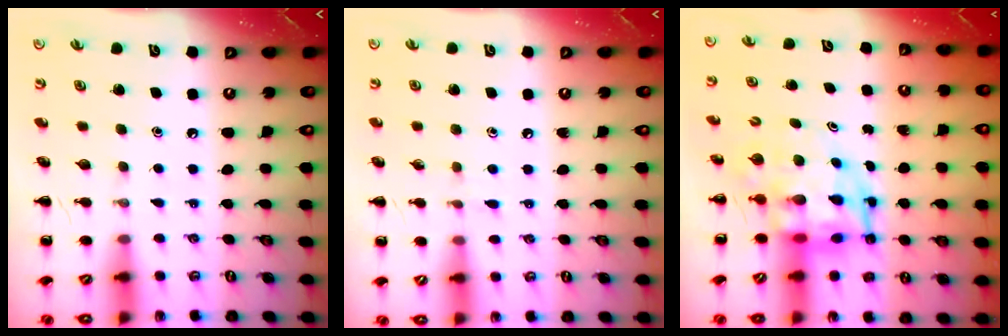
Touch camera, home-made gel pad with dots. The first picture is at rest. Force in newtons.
{"total": 4.6, "press": 4.2, "slide": 1.9}
{"total": 7.0, "press": 6.6, "slide": 2.3}